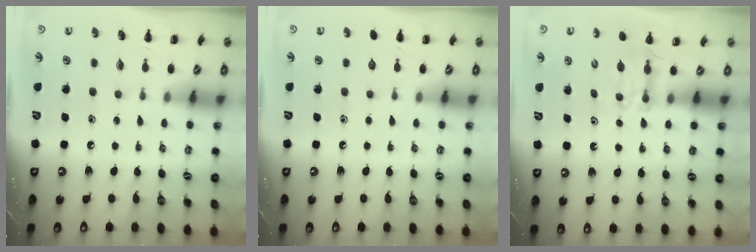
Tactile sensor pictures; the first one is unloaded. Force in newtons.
{"total": 0.0}
{"total": 3.6, "press": 3.5, "slide": 1.1}